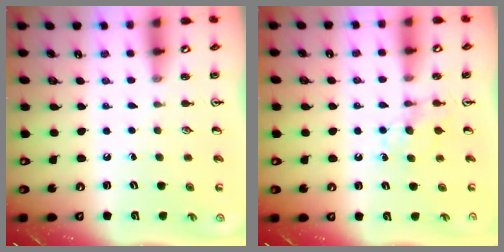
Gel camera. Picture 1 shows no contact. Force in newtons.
{"total": 4.8, "press": 4.7, "slide": 0.6}